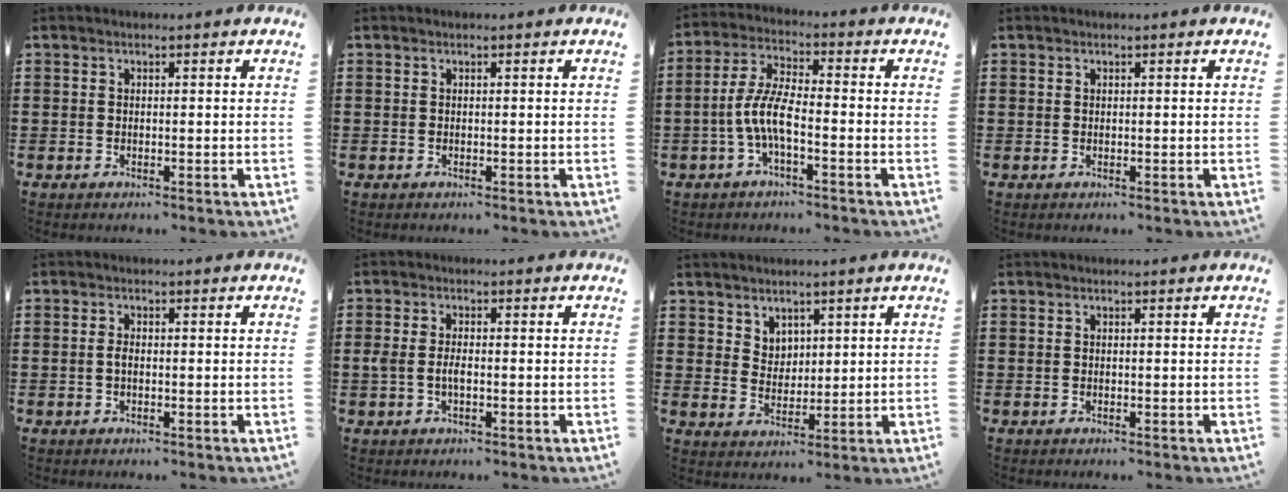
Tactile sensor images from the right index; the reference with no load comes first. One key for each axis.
{"total": 0.0}
{"total": 6.6, "fx": -2.3, "fy": 1.7, "fz": 5.9, "tx": -0.151, "ty": -0.013, "tz": -0.054}
{"total": 0.0}
{"total": 1.4, "fx": -0.2, "fy": 0.6, "fz": 1.2, "tx": -0.032, "ty": -0.003, "tz": -0.007}
{"total": 2.5, "fx": -0.4, "fy": 1.1, "fz": 2.2, "tx": -0.049, "ty": 0.000, "tz": -0.011}
{"total": 3.9, "fx": 2.9, "fy": 2.6, "fz": 0.4, "tx": -0.019, "ty": 0.002, "tz": 0.056}
{"total": 0.0}